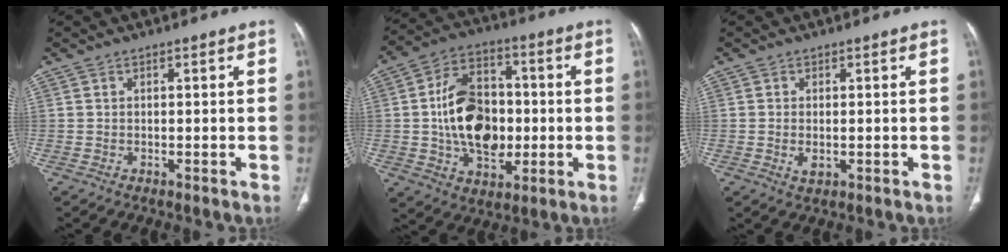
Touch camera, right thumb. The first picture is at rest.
{"total": 17.0, "force": [-0.6, 11.6, 12.4], "torque": [-0.182, 0.017, -0.005]}
{"total": 2.3, "force": [-0.3, 1.3, 1.8], "torque": [-0.039, -0.005, -0.004]}